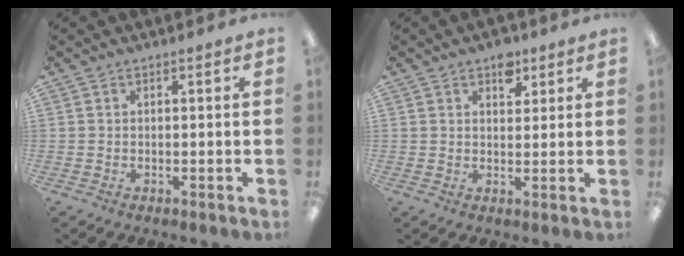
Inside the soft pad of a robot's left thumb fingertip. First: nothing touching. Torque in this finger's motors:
{"motor_torque": [0.72, 0.23, 0.45, -0.31, 0.13]}